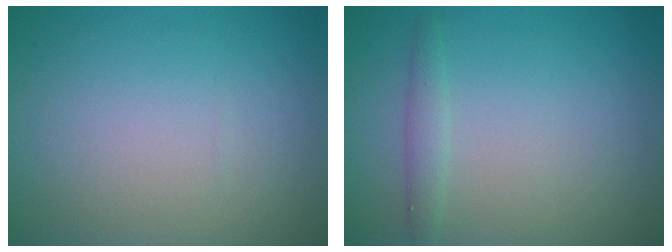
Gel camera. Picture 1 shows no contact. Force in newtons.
{"total": 1.3, "press": 1.3, "slide": 0.2}